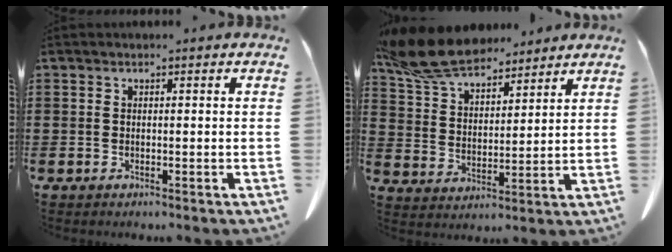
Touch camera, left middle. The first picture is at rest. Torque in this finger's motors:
{"motor_torque": [0.49, -0.09, 0.38, 0.21]}